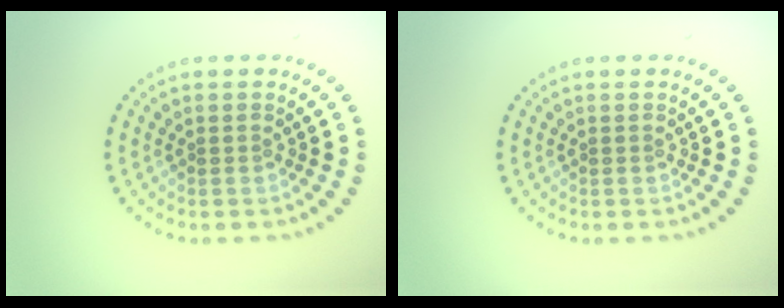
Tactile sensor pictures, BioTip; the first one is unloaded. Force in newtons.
{"total": 0.0}